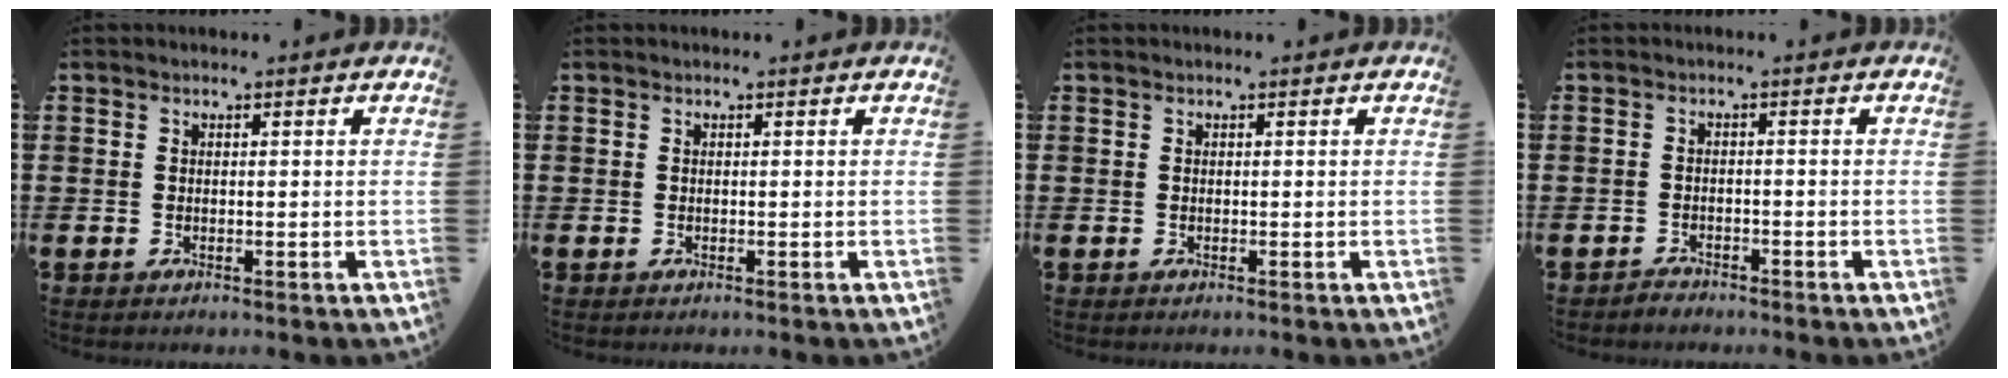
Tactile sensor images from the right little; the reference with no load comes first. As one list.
[{"total": 0.0}, {"total": 0.0}, {"total": 1.2, "force": [-1.2, 0.2, -0.2], "torque": [0.000, 0.004, -0.027]}]